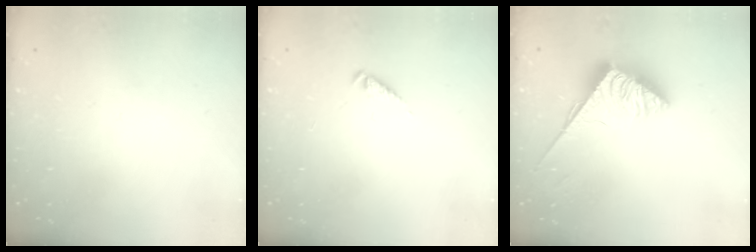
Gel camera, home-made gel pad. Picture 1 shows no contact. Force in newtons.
{"total": 1.8, "press": 1.7, "slide": 0.4}
{"total": 3.7, "press": 3.6, "slide": 0.6}